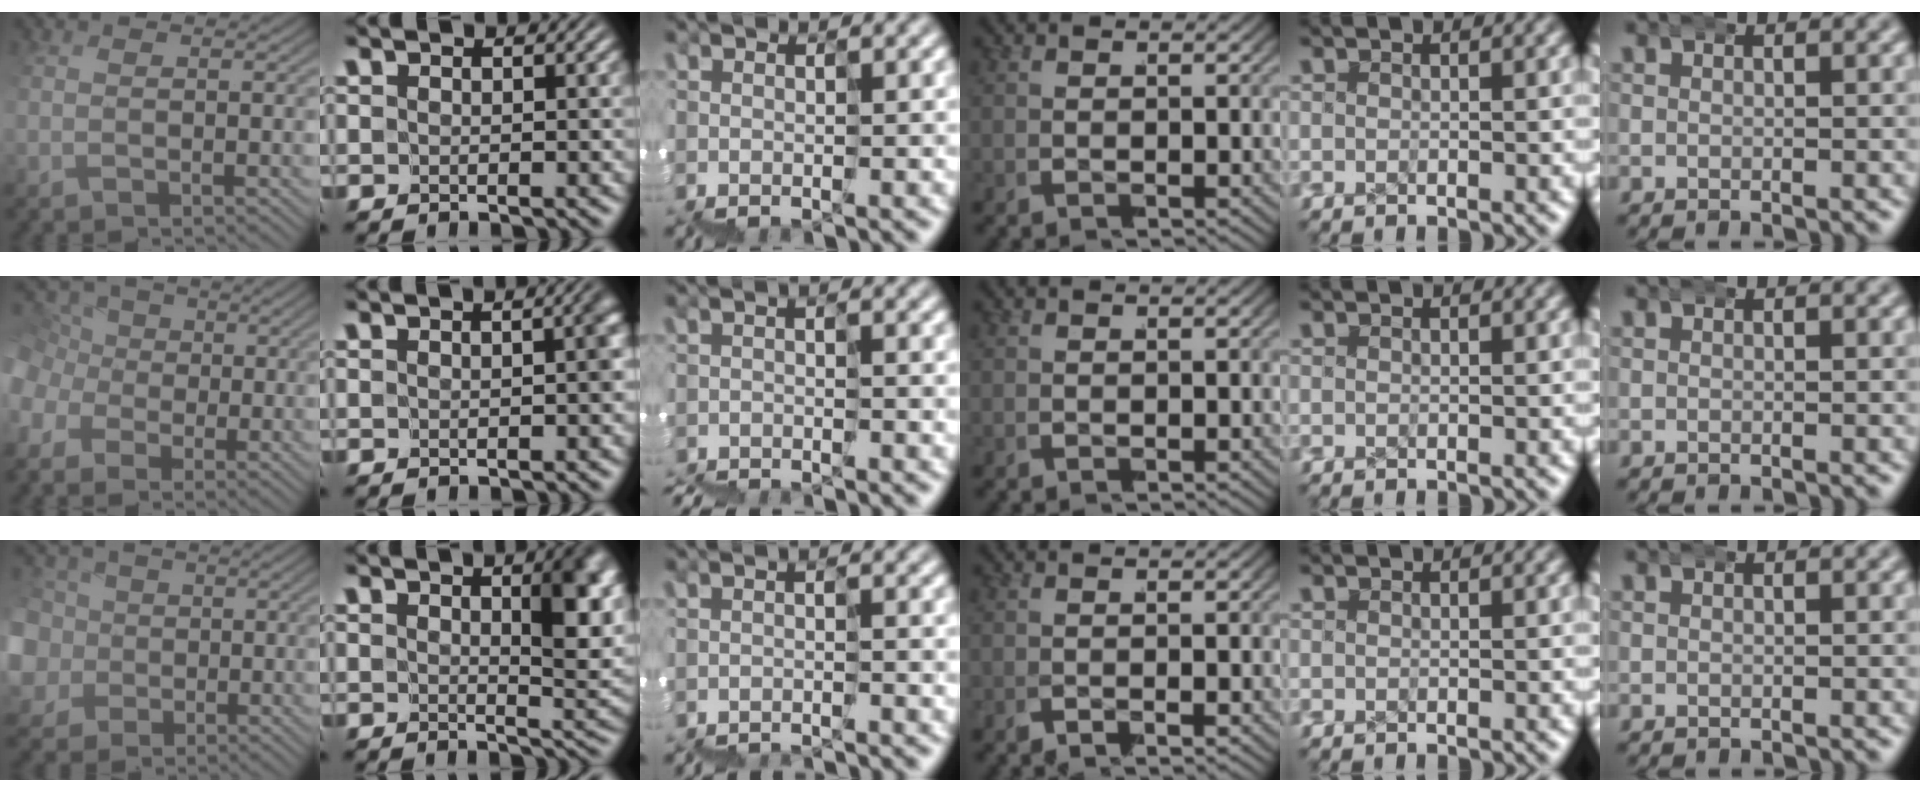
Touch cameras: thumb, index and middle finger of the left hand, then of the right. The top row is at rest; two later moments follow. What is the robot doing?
{"motion": "wrap", "object": "ethernet cable"}